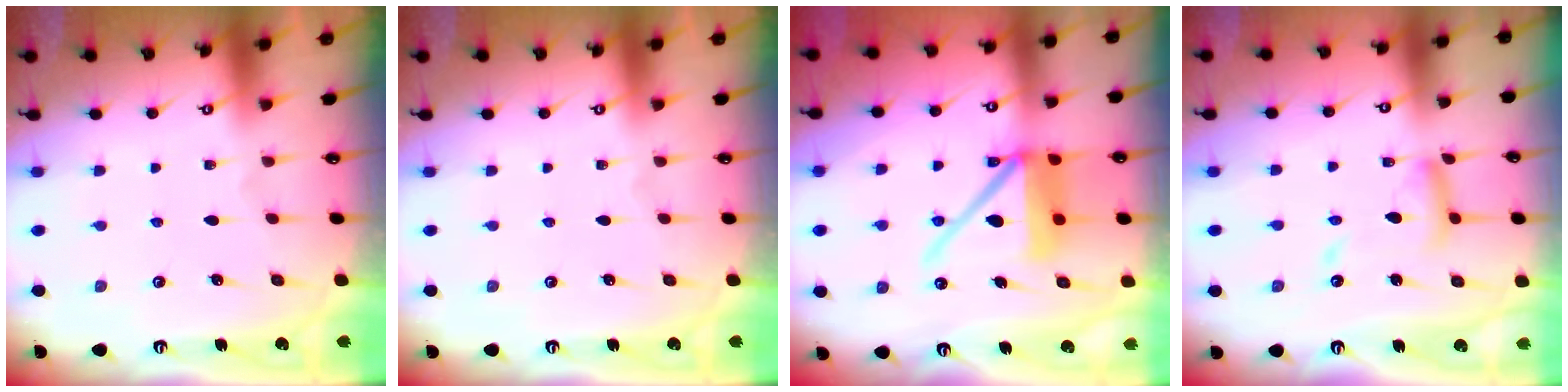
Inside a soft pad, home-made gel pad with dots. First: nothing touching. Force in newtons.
{"total": 0.0}
{"total": 13.7, "press": 13.6, "slide": 1.8}
{"total": 12.1, "press": 12.1, "slide": 1.1}